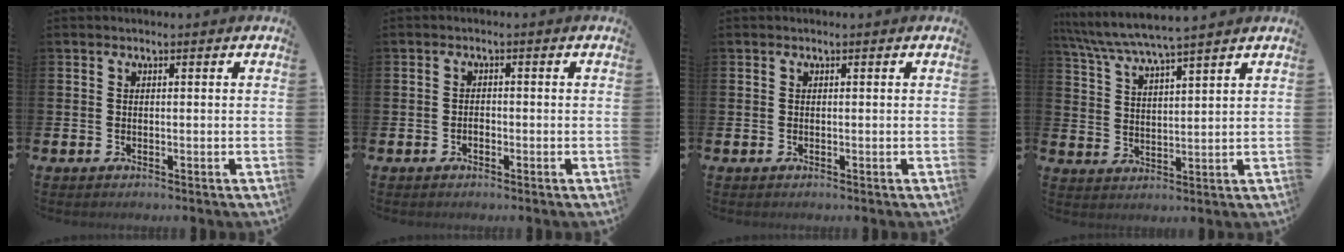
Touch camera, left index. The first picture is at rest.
{"total": 1.0, "force": [-0.5, 0.7, 0.5], "torque": [-0.010, 0.001, -0.011]}
{"total": 0.0}
{"total": 5.8, "force": [5.5, -0.1, 1.9], "torque": [-0.062, -0.028, 0.097]}